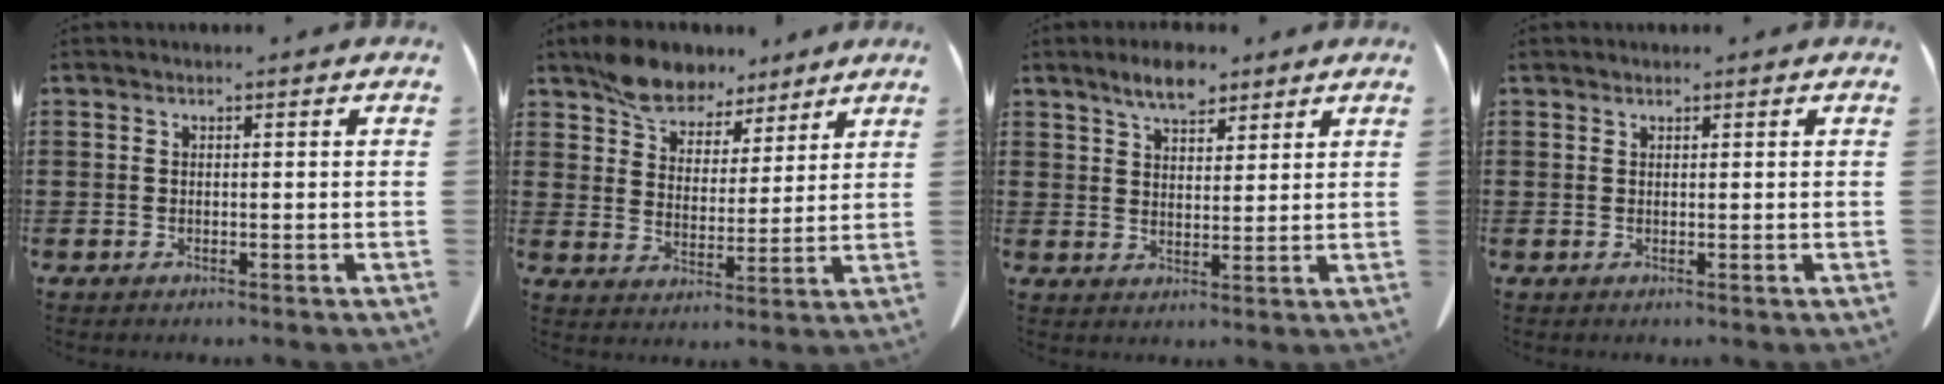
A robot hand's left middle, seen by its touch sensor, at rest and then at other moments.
{"total": 7.7, "force": [6.8, 3.4, 1.6], "torque": [-0.054, -0.018, 0.129]}
{"total": 5.7, "force": [4.6, 2.1, 2.7], "torque": [-0.056, -0.006, 0.084]}
{"total": 0.5, "force": [0.5, 0.2, 0.1], "torque": [-0.003, -0.001, 0.011]}